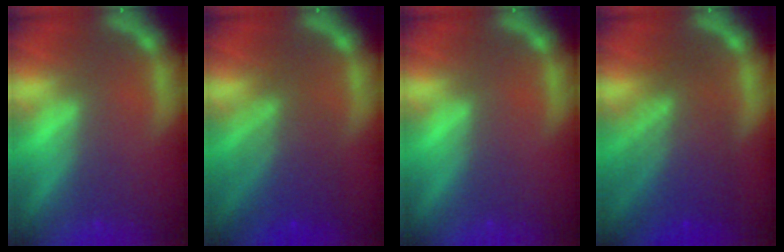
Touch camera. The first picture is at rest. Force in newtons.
{"total": 5.5}
{"total": 0.0}
{"total": 7.5}